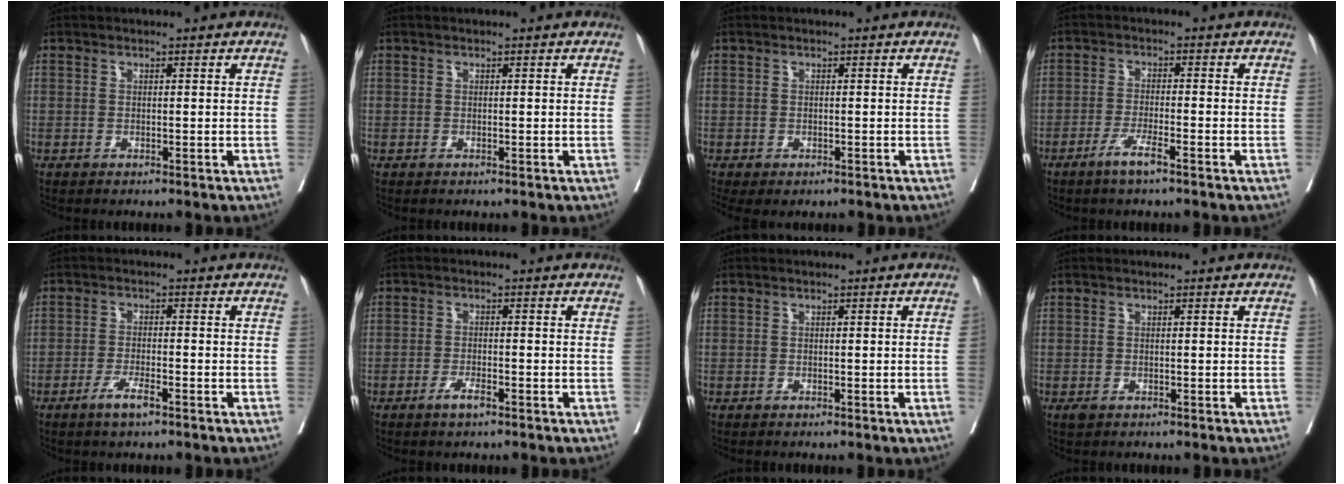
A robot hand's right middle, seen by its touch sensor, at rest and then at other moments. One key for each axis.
{"total": 0.0}
{"total": 3.7, "fx": -2.5, "fy": 1.9, "fz": 1.9, "tx": -0.029, "ty": -0.006, "tz": -0.034}
{"total": 3.7, "fx": -2.4, "fy": -0.1, "fz": 2.8, "tx": -0.057, "ty": -0.006, "tz": -0.047}
{"total": 3.4, "fx": -2.2, "fy": 0.3, "fz": 2.7, "tx": -0.053, "ty": -0.005, "tz": -0.040}
{"total": 2.3, "fx": -1.5, "fy": 0.3, "fz": 1.8, "tx": -0.033, "ty": -0.001, "tz": -0.027}
{"total": 0.7, "fx": -0.1, "fy": -0.3, "fz": 0.7, "tx": -0.006, "ty": 0.000, "tz": 0.002}
{"total": 0.8, "fx": -0.4, "fy": 0.5, "fz": 0.5, "tx": -0.009, "ty": -0.001, "tz": -0.003}